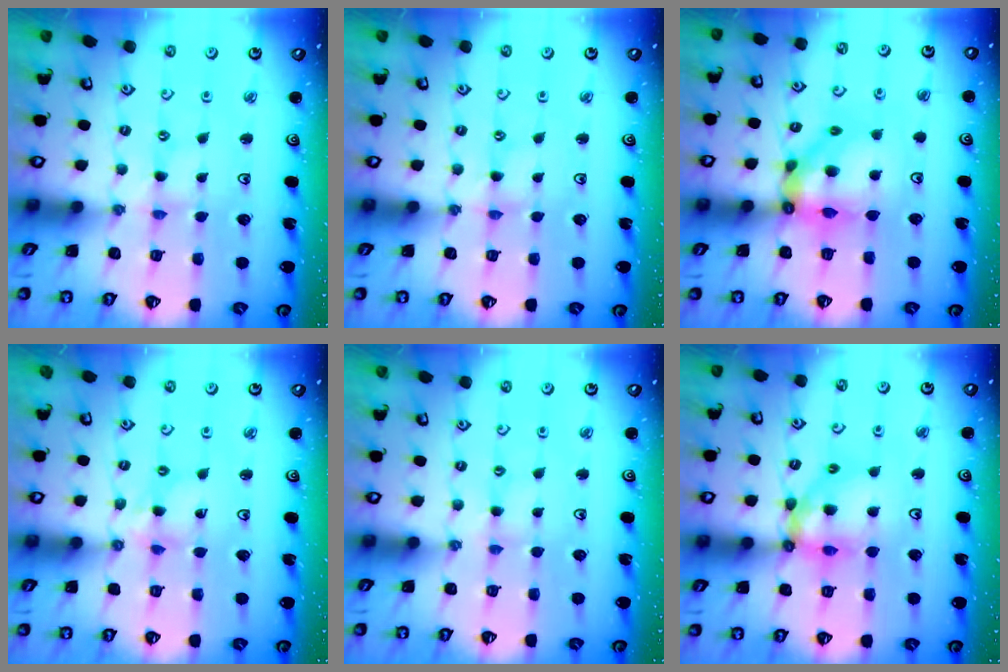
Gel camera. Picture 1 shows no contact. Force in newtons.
{"total": 1.1, "press": 1.1, "slide": 0.1}
{"total": 11.5, "press": 11.2, "slide": 2.2}
{"total": 4.8, "press": 4.8, "slide": 0.4}
{"total": 2.9, "press": 2.9, "slide": 0.3}
{"total": 13.0, "press": 12.9, "slide": 1.5}